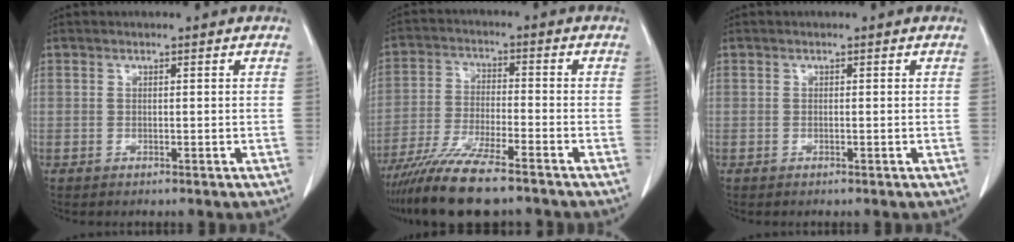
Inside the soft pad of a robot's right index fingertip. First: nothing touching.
{"total": 11.9, "force": [-9.5, 1.3, 7.2], "torque": [-0.133, -0.032, -0.165]}
{"total": 0.0}